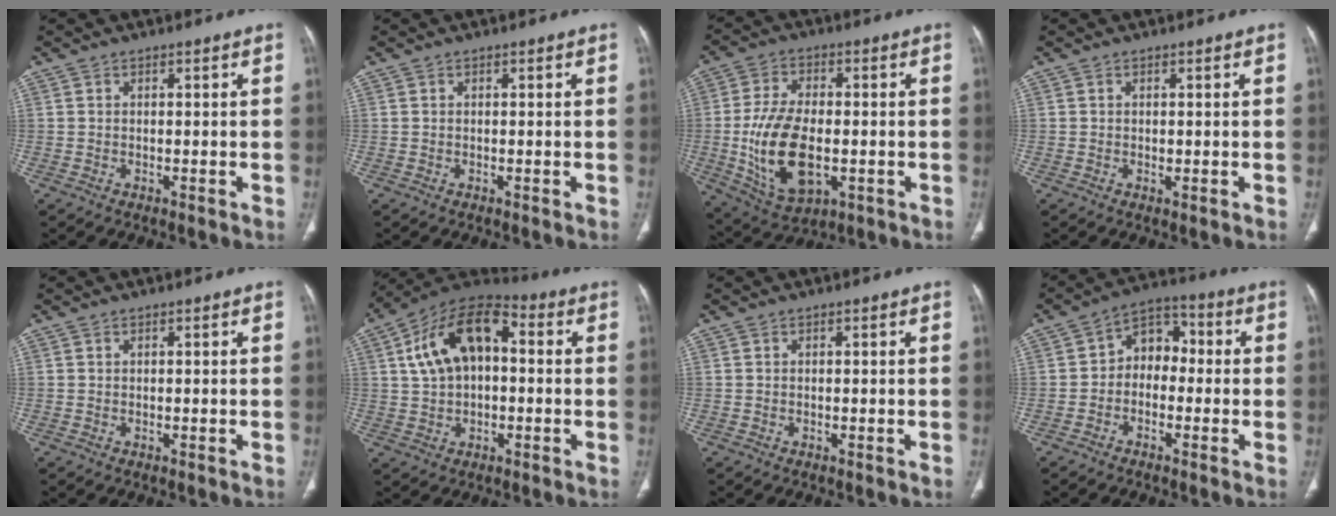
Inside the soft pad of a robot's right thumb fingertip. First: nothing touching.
{"total": 0.0}
{"total": 15.7, "force": [-2.4, 8.6, 13.0], "torque": [-0.245, -0.002, -0.029]}
{"total": 0.6, "force": [0.0, 0.4, 0.4], "torque": [-0.010, -0.003, 0.002]}
{"total": 0.0}
{"total": 15.2, "force": [2.5, 9.1, 12.0], "torque": [-0.198, 0.035, 0.033]}
{"total": 0.0}
{"total": 7.5, "force": [-0.7, 5.6, 5.0], "torque": [-0.044, 0.035, -0.029]}